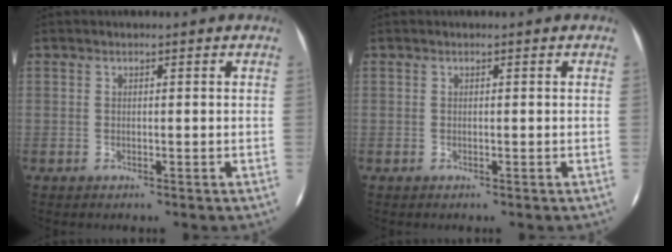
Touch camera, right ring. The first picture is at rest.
{"total": 0.0}